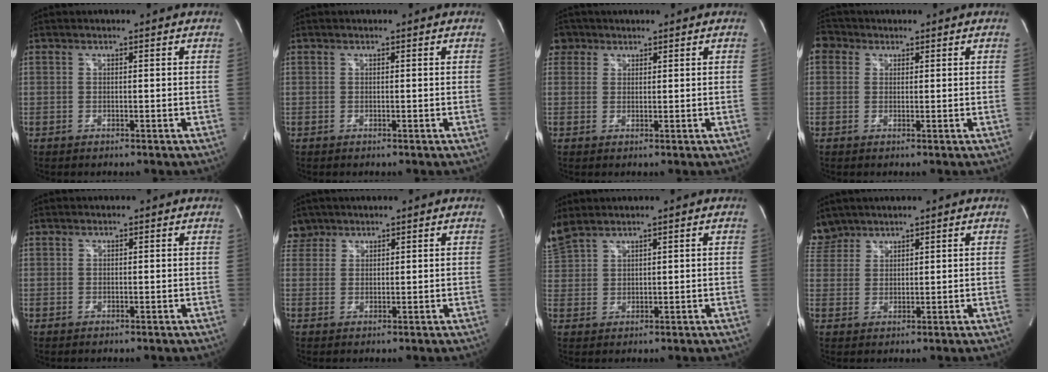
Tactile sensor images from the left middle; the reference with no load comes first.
{"total": 0.0}
{"total": 3.3, "force": [1.9, 2.7, 0.2], "torque": [-0.001, 0.016, 0.033]}
{"total": 3.3, "force": [1.5, 2.8, 0.8], "torque": [-0.017, 0.020, 0.026]}
{"total": 0.8, "force": [0.6, 0.5, 0.0], "torque": [0.001, 0.003, 0.008]}
{"total": 3.4, "force": [2.8, 1.9, -0.4], "torque": [0.012, 0.009, 0.055]}
{"total": 5.6, "force": [5.2, 1.0, 1.9], "torque": [-0.065, 0.017, 0.123]}
{"total": 4.6, "force": [4.2, 1.9, -0.2], "torque": [0.004, 0.011, 0.090]}